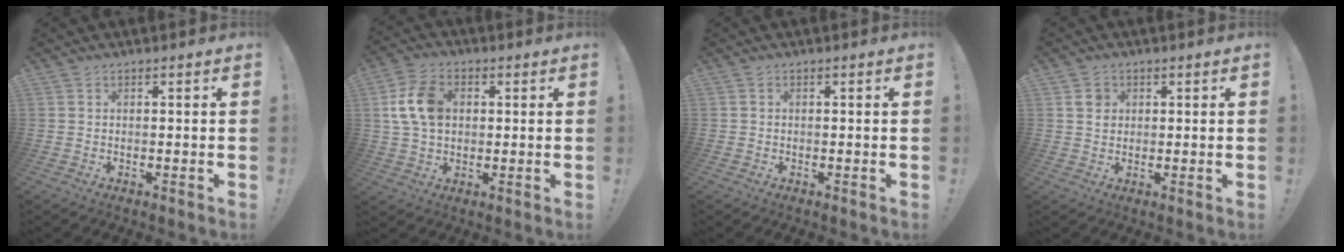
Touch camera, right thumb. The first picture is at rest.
{"total": 12.5, "force": [2.1, 8.8, 8.6], "torque": [-0.152, 0.009, 0.043]}
{"total": 0.6, "force": [-0.2, 0.6, 0.0], "torque": [-0.003, 0.004, -0.003]}
{"total": 3.9, "force": [1.3, 3.4, 1.5], "torque": [-0.014, 0.001, 0.023]}